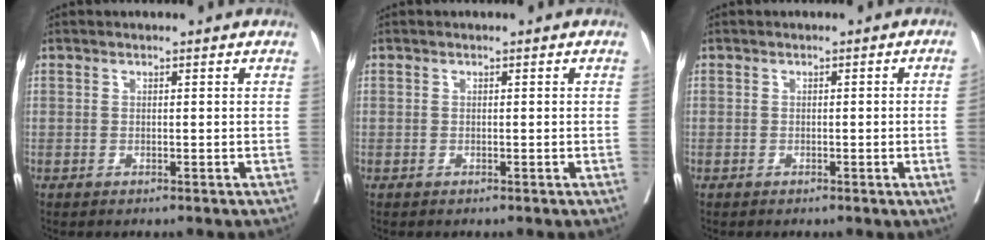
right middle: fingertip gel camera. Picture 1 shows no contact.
{"total": 0.0}
{"total": 2.4, "force": [-0.4, -0.6, 2.3], "torque": [-0.032, 0.000, -0.002]}